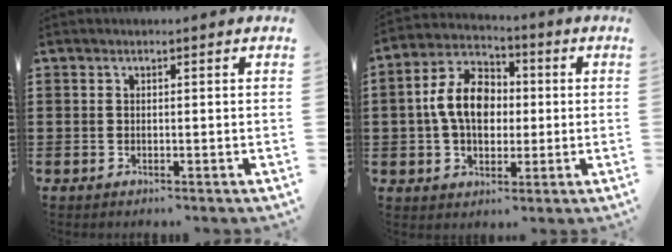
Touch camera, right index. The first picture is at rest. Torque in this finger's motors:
{"motor_torque": [0.97, -0.35, 0.47, 0.21]}